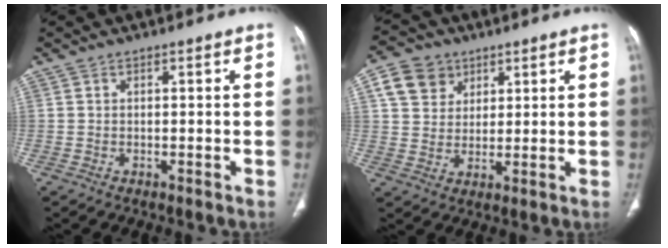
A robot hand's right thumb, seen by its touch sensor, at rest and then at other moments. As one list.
[{"total": 8.8, "force": [4.0, 7.1, 3.1], "torque": [-0.035, -0.006, 0.076]}]